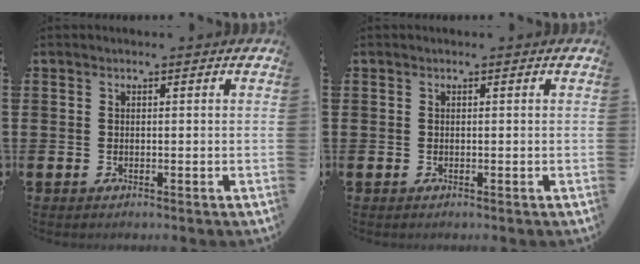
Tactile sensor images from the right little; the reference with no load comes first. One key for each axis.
{"total": 0.0}